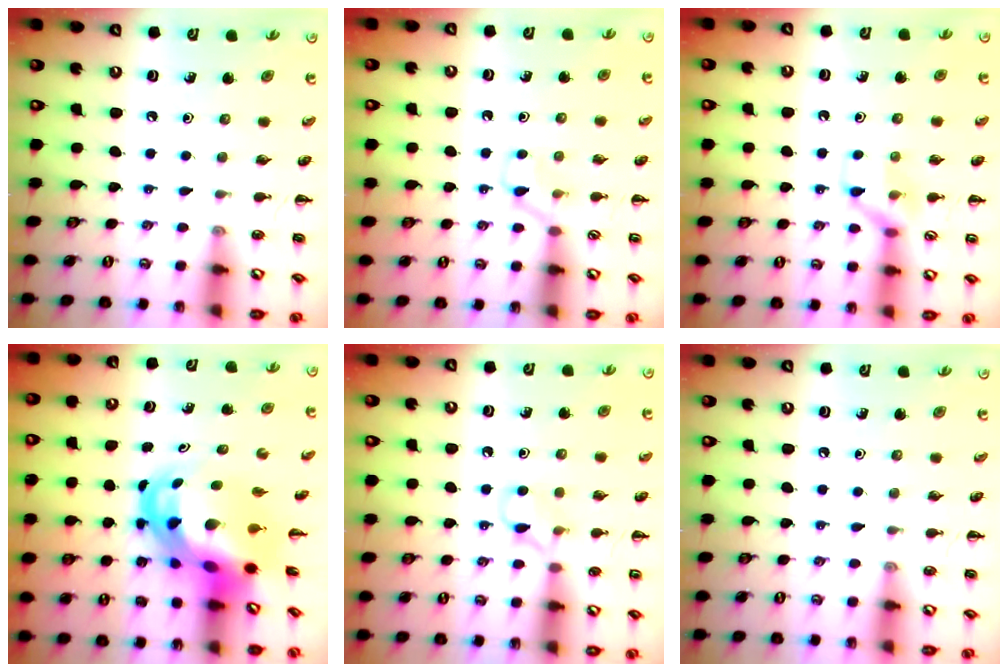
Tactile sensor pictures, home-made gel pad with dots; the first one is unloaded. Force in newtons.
{"total": 3.9, "press": 3.7, "slide": 1.3}
{"total": 7.9, "press": 7.9, "slide": 0.6}
{"total": 8.0, "press": 7.7, "slide": 2.1}
{"total": 5.6, "press": 5.3, "slide": 1.9}
{"total": 0.0}